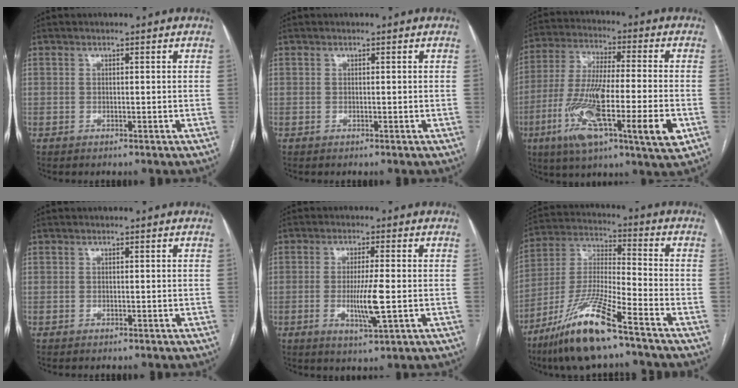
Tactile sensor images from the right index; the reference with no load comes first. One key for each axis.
{"total": 0.0}
{"total": 19.6, "fx": -6.6, "fy": 2.4, "fz": 18.3, "tx": -0.322, "ty": -0.026, "tz": -0.111}
{"total": 0.0}
{"total": 6.5, "fx": -1.0, "fy": 0.1, "fz": 6.4, "tx": -0.124, "ty": -0.016, "tz": -0.019}
{"total": 15.1, "fx": -9.9, "fy": 0.8, "fz": 11.3, "tx": -0.237, "ty": -0.028, "tz": -0.188}